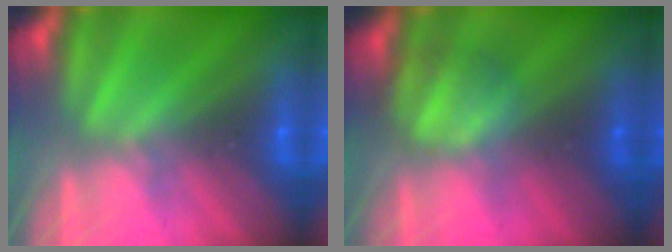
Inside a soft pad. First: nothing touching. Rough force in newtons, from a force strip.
{"total": 2.4}